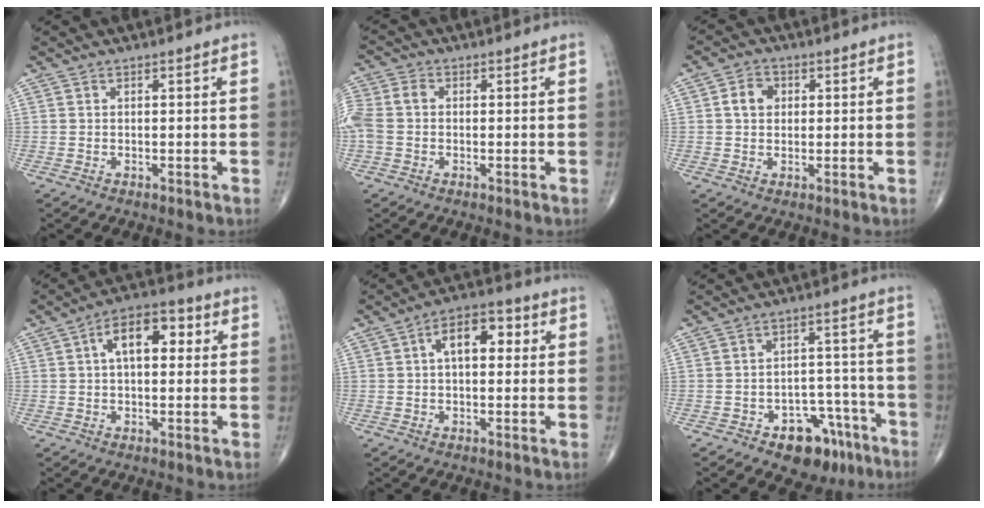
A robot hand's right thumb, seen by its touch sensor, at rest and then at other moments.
{"total": 7.2, "force": [-0.2, 5.3, 4.9], "torque": [-0.129, 0.021, -0.007]}
{"total": 4.3, "force": [0.8, 3.5, 2.4], "torque": [-0.033, 0.008, 0.009]}
{"total": 9.5, "force": [2.0, 5.1, 7.7], "torque": [-0.106, 0.026, 0.022]}
{"total": 8.2, "force": [1.5, 4.5, 6.7], "torque": [-0.086, 0.024, 0.015]}
{"total": 10.6, "force": [-6.4, 6.4, 5.5], "torque": [-0.036, 0.056, -0.084]}